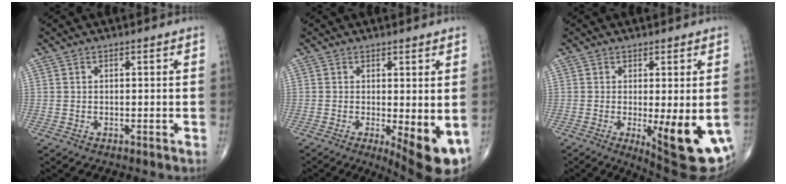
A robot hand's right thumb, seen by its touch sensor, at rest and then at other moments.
{"total": 8.9, "force": [-1.4, 2.8, 8.4], "torque": [-0.110, -0.021, -0.010]}
{"total": 13.3, "force": [-3.0, 3.9, 12.4], "torque": [-0.147, -0.026, -0.026]}